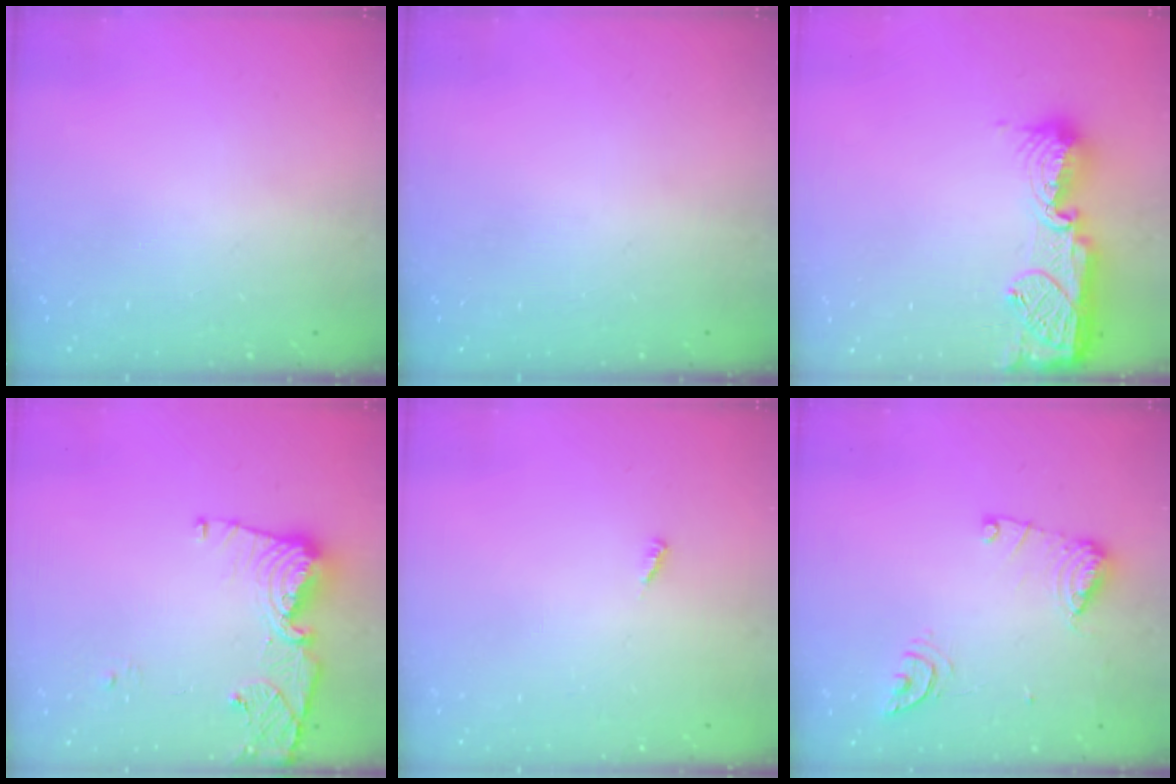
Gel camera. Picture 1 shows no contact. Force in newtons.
{"total": 0.0}
{"total": 15.5, "press": 15.4, "slide": 0.9}
{"total": 12.8, "press": 12.7, "slide": 1.3}
{"total": 2.5, "press": 2.5, "slide": 0.1}
{"total": 10.7, "press": 10.6, "slide": 0.8}